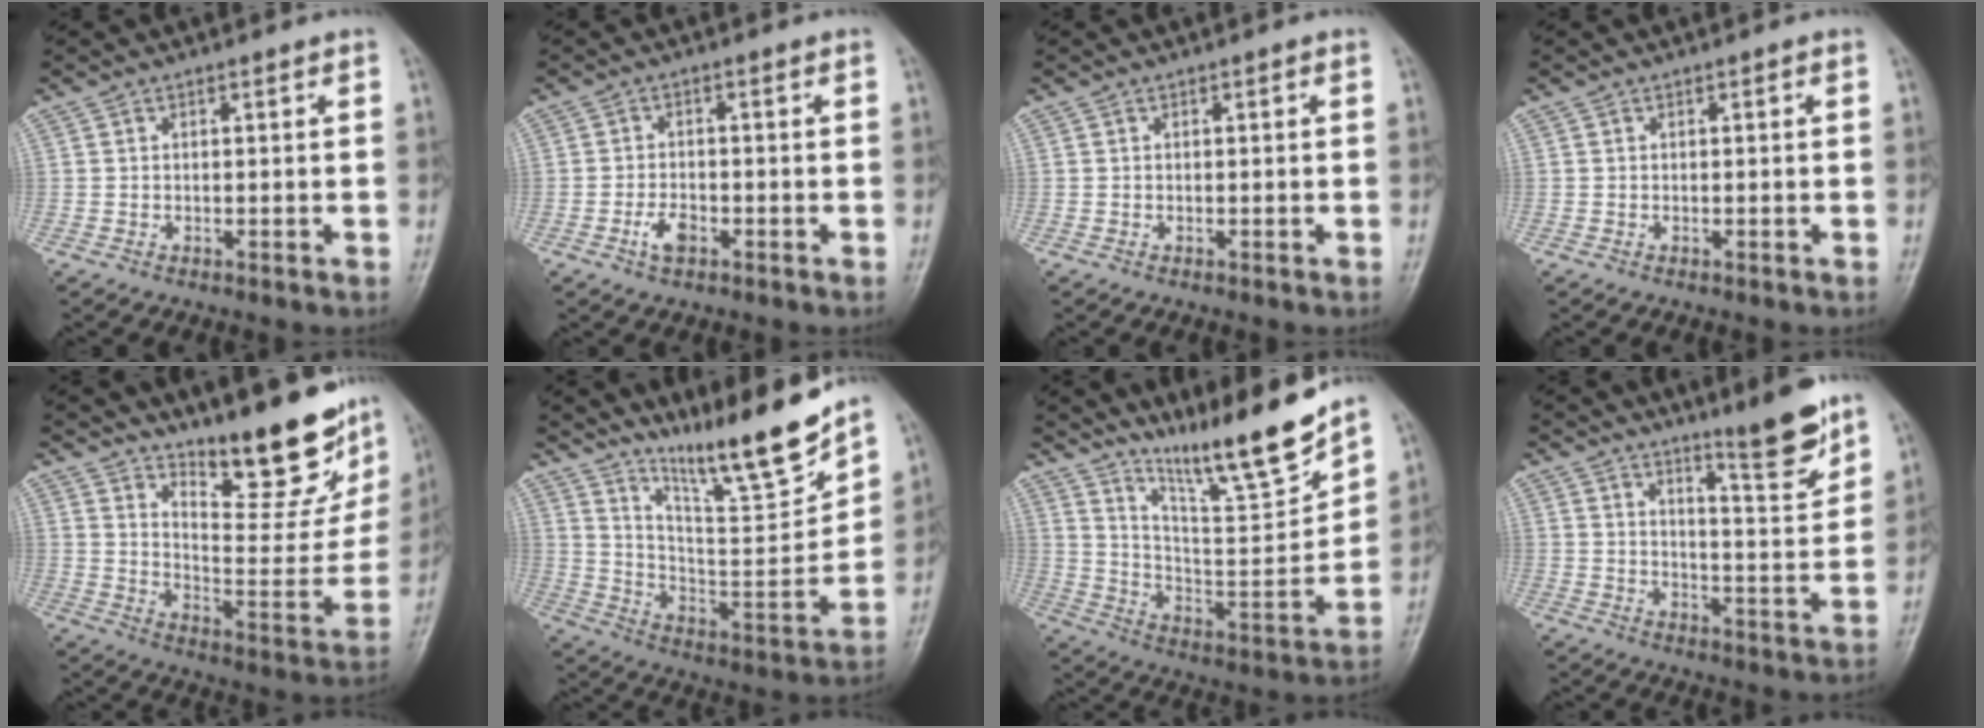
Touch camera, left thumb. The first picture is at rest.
{"total": 3.6, "force": [-1.8, 2.0, 2.4], "torque": [-0.044, 0.009, -0.034]}
{"total": 0.0}
{"total": 0.0}
{"total": 21.1, "force": [16.0, 6.3, 12.2], "torque": [-0.132, -0.117, 0.235]}
{"total": 17.7, "force": [14.3, 1.8, 10.2], "torque": [-0.134, -0.095, 0.254]}
{"total": 17.4, "force": [14.2, 1.6, 10.0], "torque": [-0.134, -0.094, 0.252]}
{"total": 9.7, "force": [7.2, 1.0, 6.4], "torque": [-0.082, -0.067, 0.115]}